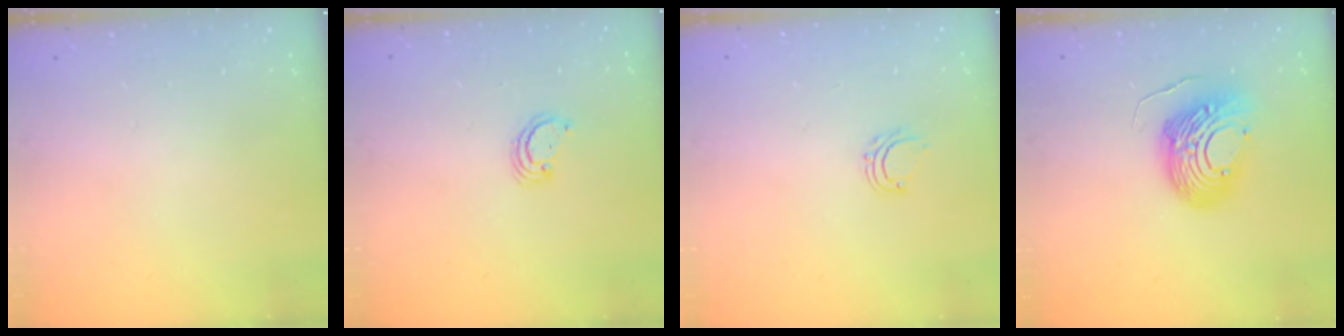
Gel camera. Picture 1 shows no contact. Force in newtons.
{"total": 2.3, "press": 2.3, "slide": 0.1}
{"total": 4.9, "press": 4.8, "slide": 0.4}
{"total": 12.6, "press": 12.6, "slide": 1.4}